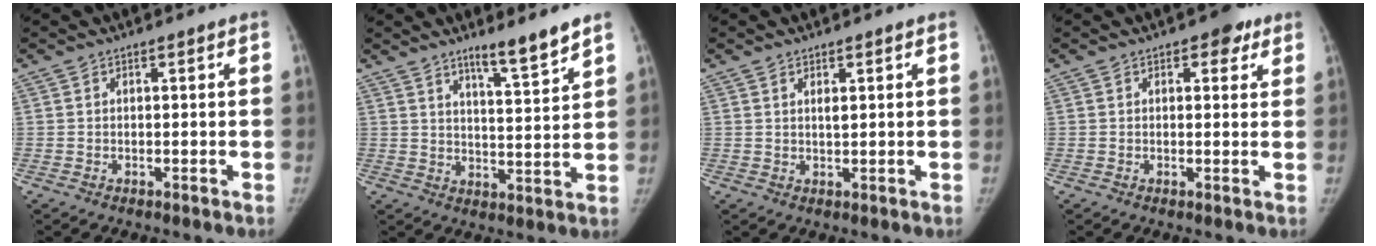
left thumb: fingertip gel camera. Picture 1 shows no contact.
{"total": 7.7, "force": [6.0, 0.4, 4.8], "torque": [-0.073, -0.049, 0.099]}
{"total": 1.3, "force": [0.7, 0.5, 1.0], "torque": [-0.015, -0.004, 0.013]}
{"total": 3.7, "force": [2.0, 2.2, 2.2], "torque": [0.000, -0.003, 0.020]}